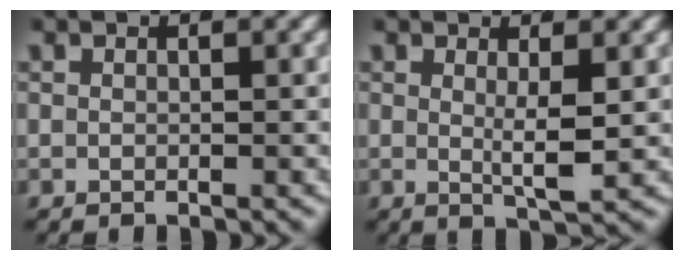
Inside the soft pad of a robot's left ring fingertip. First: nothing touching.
{"total": 2.7, "force": [0.5, 0.0, 2.6], "torque": [-0.045, -0.016, 0.015]}